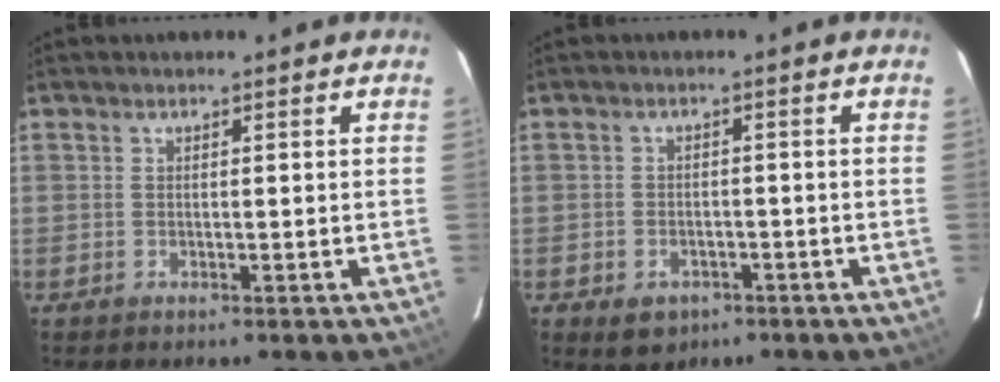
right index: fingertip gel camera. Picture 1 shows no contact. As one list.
[{"total": 5.4, "force": [-3.0, 4.0, 2.0], "torque": [-0.047, 0.000, -0.035]}]